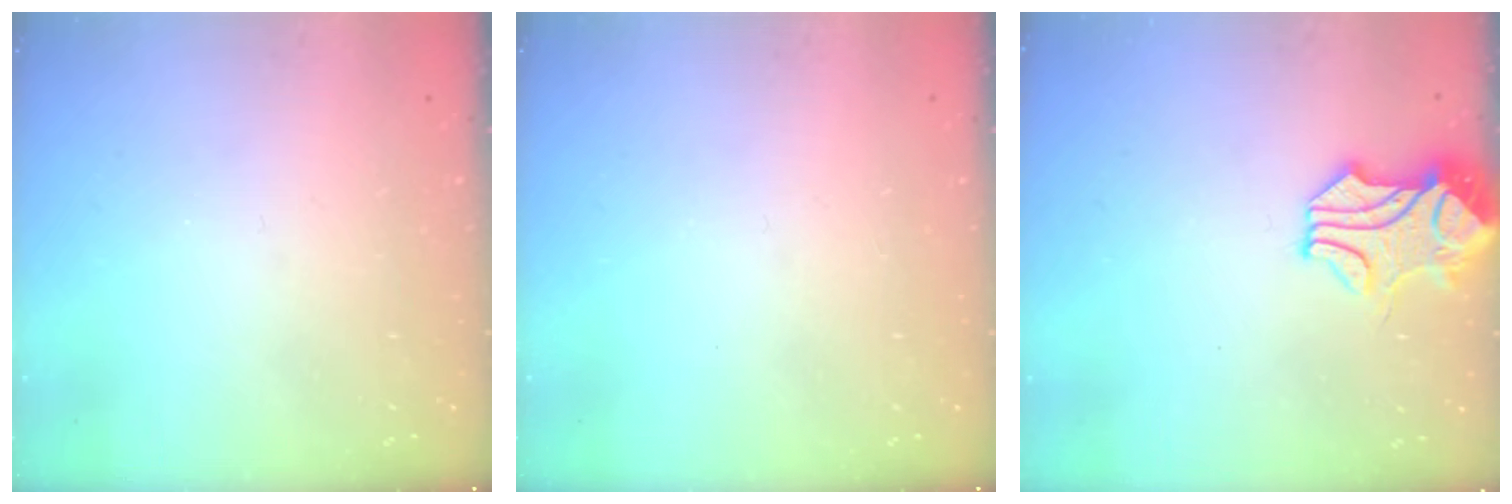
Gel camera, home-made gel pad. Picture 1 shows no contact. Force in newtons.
{"total": 0.0}
{"total": 1.5, "press": 1.5, "slide": 0.2}